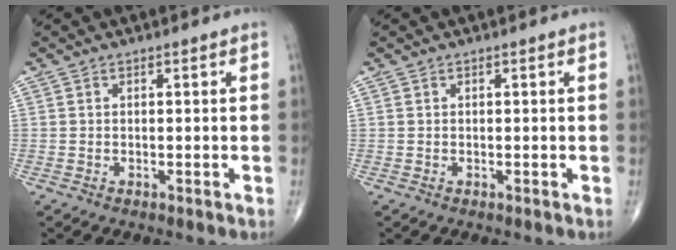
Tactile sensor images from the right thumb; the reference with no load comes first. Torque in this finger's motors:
{"motor_torque": [0.00, 0.00, 0.01, 0.00, 0.00]}